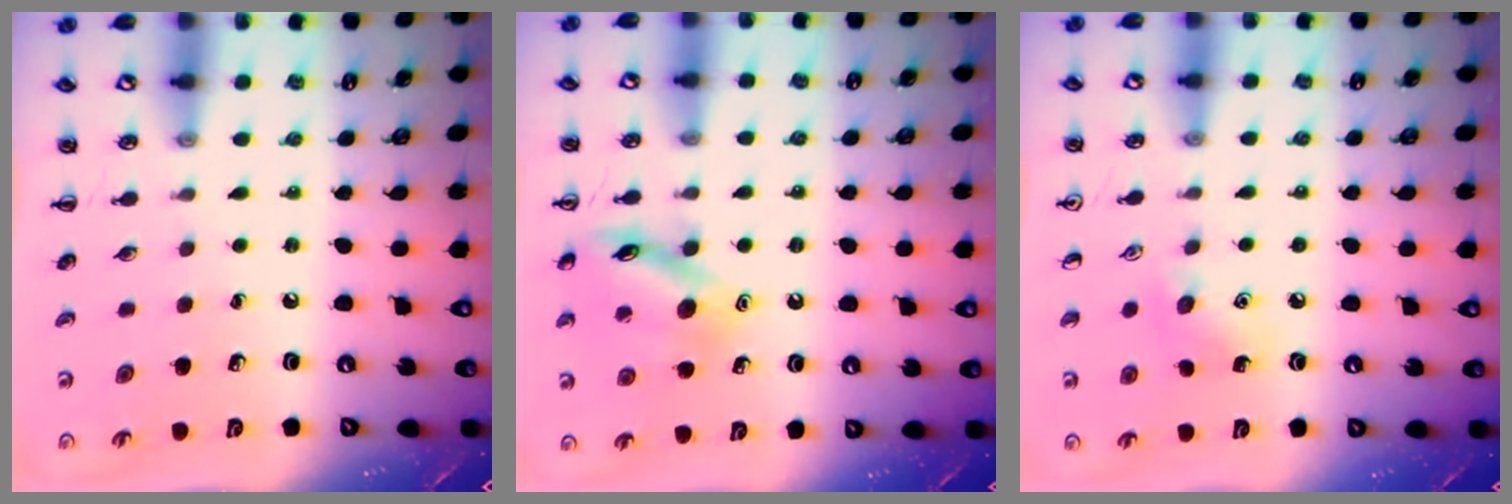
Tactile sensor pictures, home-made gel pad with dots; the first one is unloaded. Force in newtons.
{"total": 14.1, "press": 14.0, "slide": 1.1}
{"total": 8.3, "press": 8.2, "slide": 1.7}